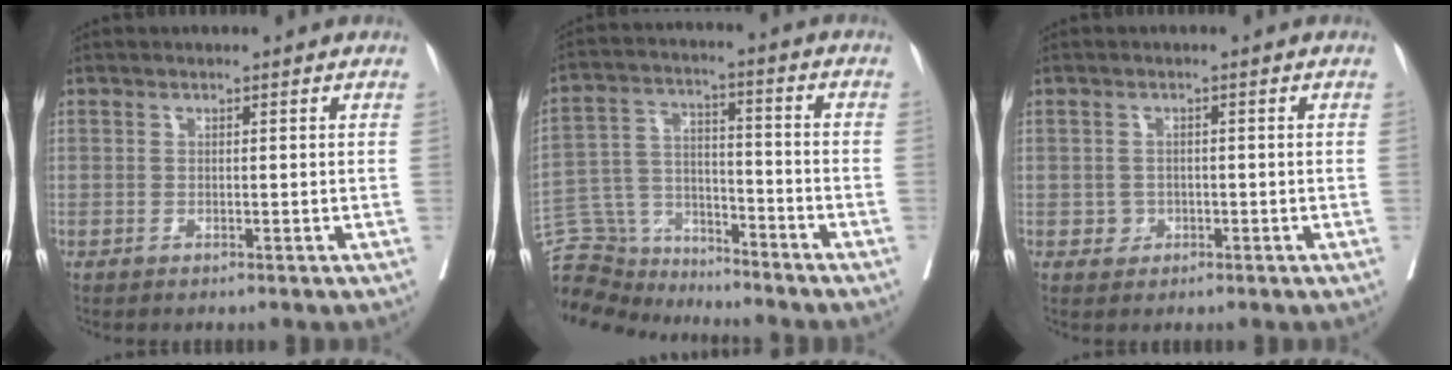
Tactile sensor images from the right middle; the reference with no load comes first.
{"total": 14.5, "force": [-13.8, 3.5, 2.8], "torque": [-0.059, 0.040, -0.234]}
{"total": 1.6, "force": [-0.5, 1.5, 0.3], "torque": [0.000, 0.006, -0.006]}